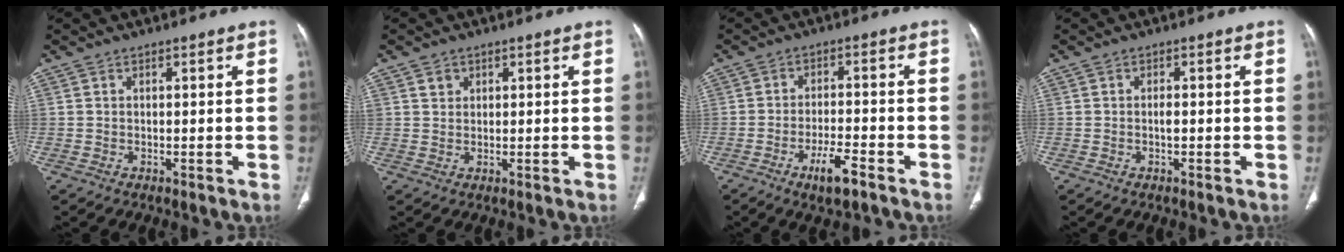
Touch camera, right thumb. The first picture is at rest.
{"total": 1.7, "force": [0.9, 1.4, 0.5], "torque": [0.004, -0.005, 0.015]}
{"total": 6.0, "force": [-3.7, 1.5, 4.5], "torque": [-0.081, 0.019, -0.060]}
{"total": 1.2, "force": [-0.3, 0.4, 1.1], "torque": [-0.020, 0.003, -0.004]}